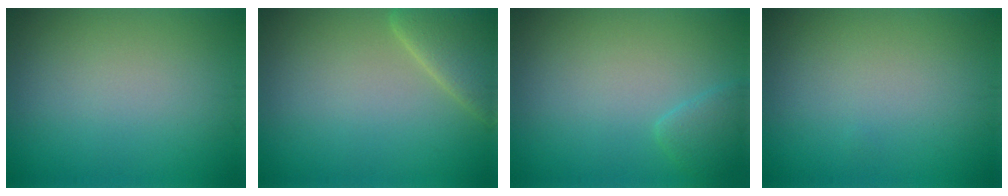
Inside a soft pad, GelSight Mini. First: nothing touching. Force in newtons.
{"total": 4.6, "press": 4.6, "slide": 0.4}
{"total": 1.5, "press": 1.5, "slide": 0.1}
{"total": 0.0}